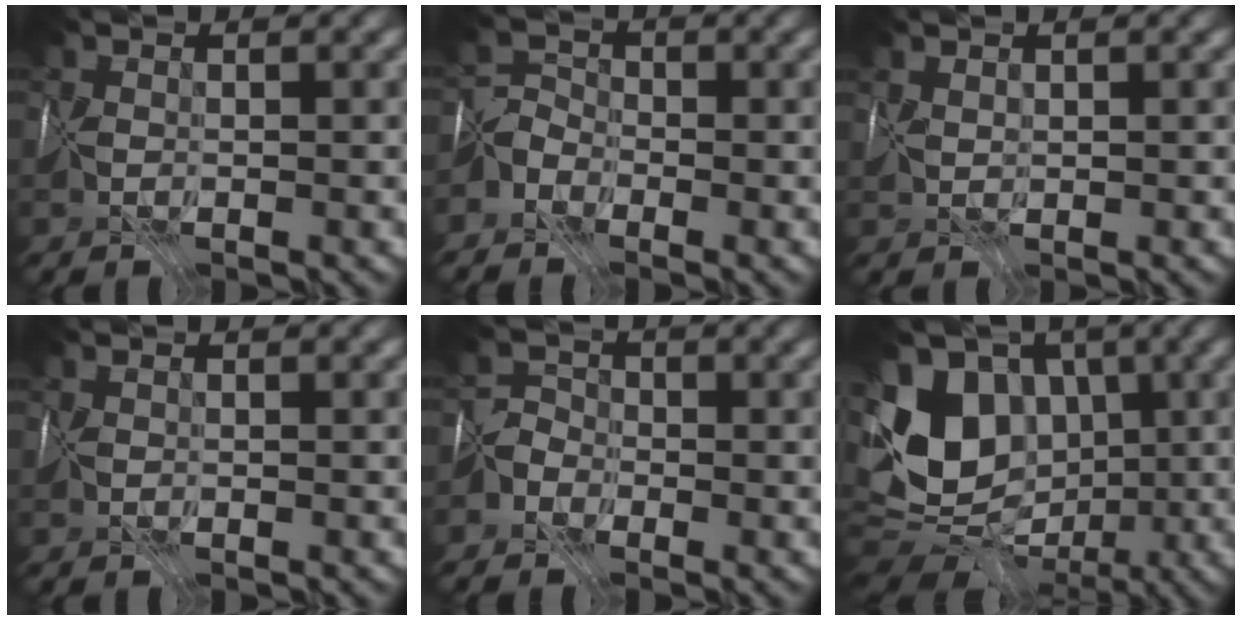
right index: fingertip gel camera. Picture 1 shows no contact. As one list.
[{"total": 1.8, "force": [-1.7, 0.6, -0.2], "torque": [0.000, 0.011, -0.040]}, {"total": 1.1, "force": [1.1, 0.0, -0.3], "torque": [-0.001, 0.008, 0.024]}, {"total": 0.0}, {"total": 1.7, "force": [-1.5, 0.8, -0.4], "torque": [0.012, 0.009, -0.036]}, {"total": 10.3, "force": [0.8, 8.2, 6.2], "torque": [-0.128, 0.006, 0.004]}]